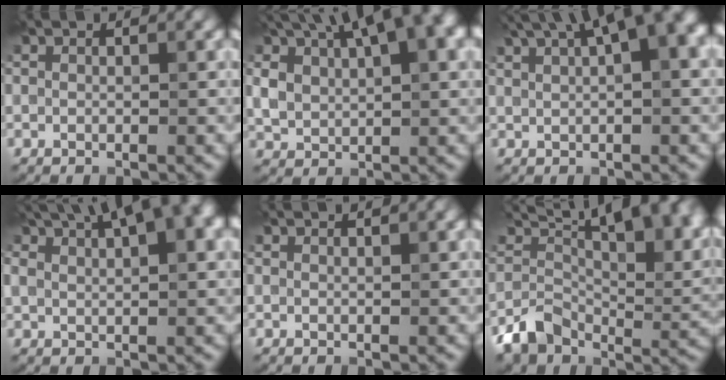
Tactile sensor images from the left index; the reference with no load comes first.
{"total": 11.8, "force": [5.3, 5.6, 9.0], "torque": [-0.169, 0.017, 0.097]}
{"total": 10.0, "force": [4.6, 3.5, 8.2], "torque": [-0.105, 0.033, 0.070]}
{"total": 10.3, "force": [5.5, 3.9, 7.8], "torque": [-0.124, 0.025, 0.085]}
{"total": 1.5, "force": [1.2, 0.3, 0.8], "torque": [-0.005, -0.003, 0.007]}
{"total": 11.4, "force": [2.8, 7.1, 8.4], "torque": [-0.135, -0.015, 0.054]}